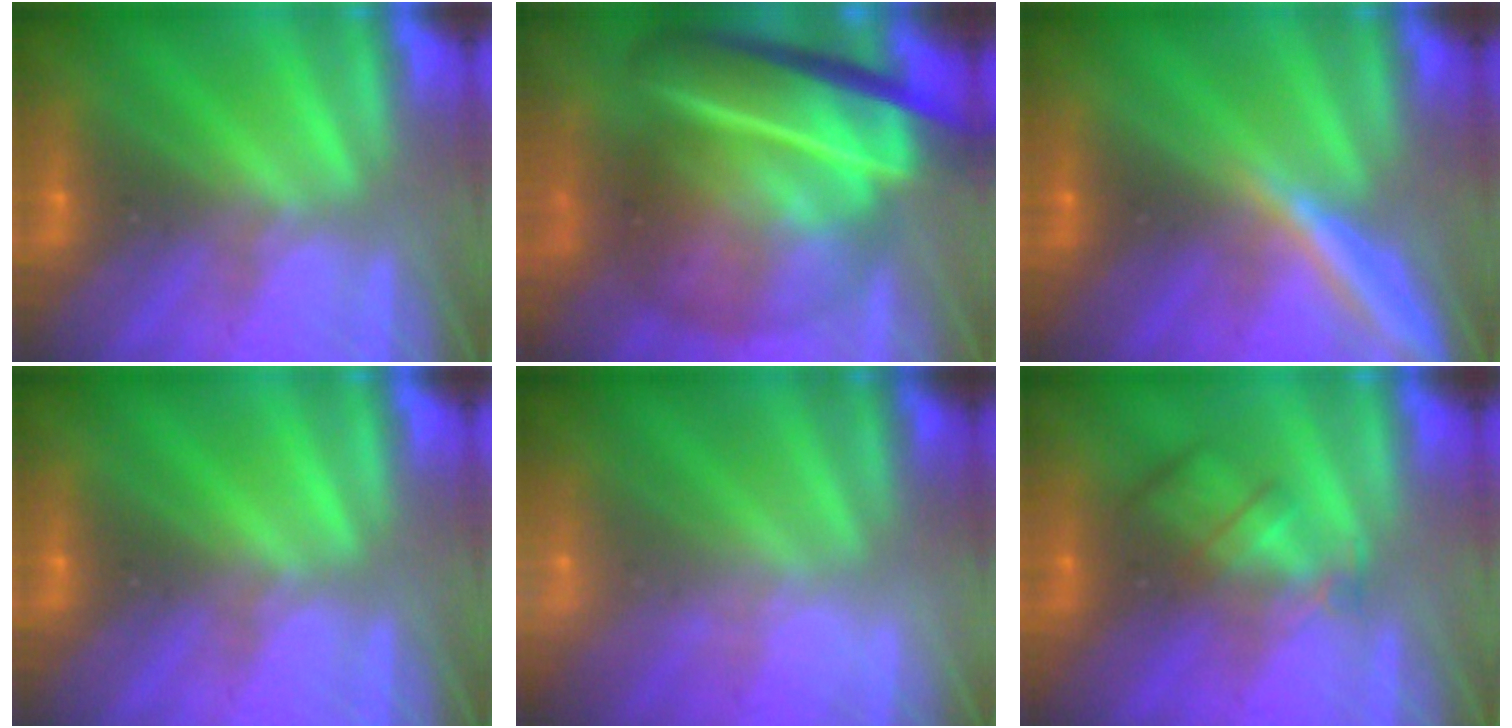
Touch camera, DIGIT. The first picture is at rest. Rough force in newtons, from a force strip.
{"total": 7.6}
{"total": 3.3}
{"total": 0.0}
{"total": 2.0}
{"total": 2.4}